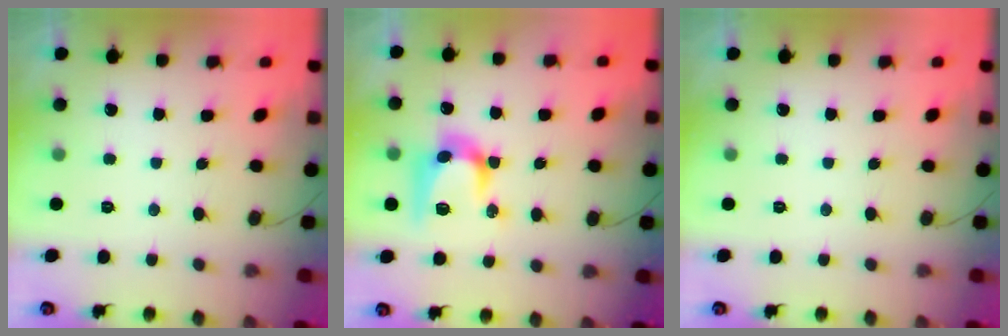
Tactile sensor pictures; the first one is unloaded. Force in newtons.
{"total": 11.8, "press": 11.8, "slide": 0.4}
{"total": 0.0}